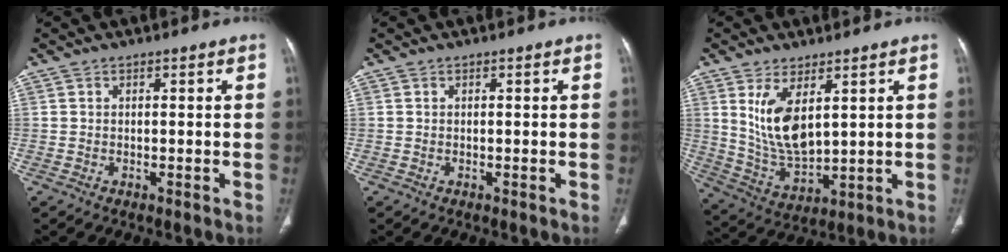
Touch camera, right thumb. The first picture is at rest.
{"total": 0.0}
{"total": 10.8, "force": [3.8, 5.1, 8.8], "torque": [-0.157, -0.030, 0.092]}